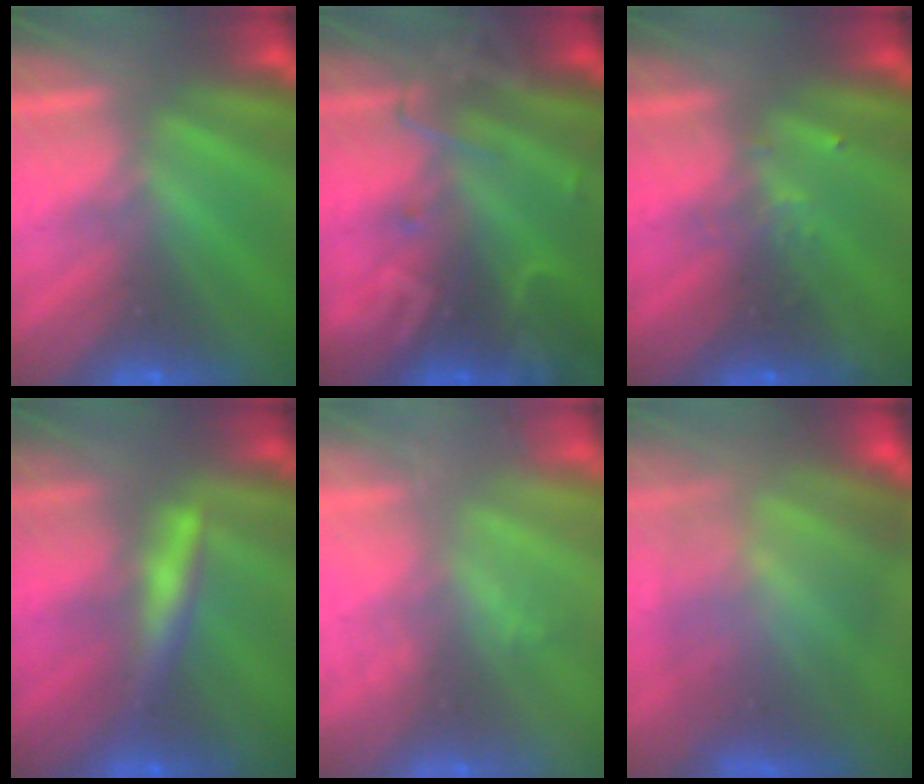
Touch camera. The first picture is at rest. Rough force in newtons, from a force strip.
{"total": 2.7}
{"total": 2.4}
{"total": 2.4}
{"total": 1.7}
{"total": 8.6}